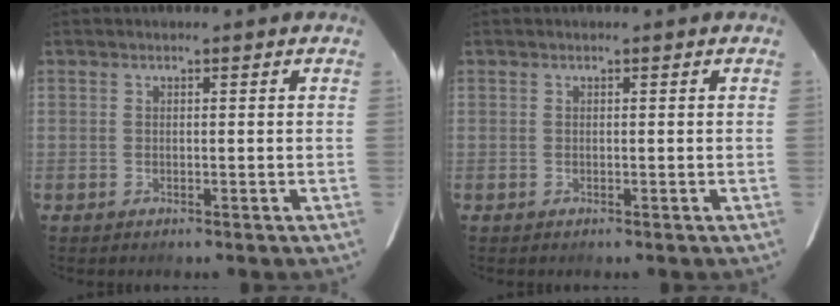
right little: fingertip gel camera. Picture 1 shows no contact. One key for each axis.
{"total": 0.0}